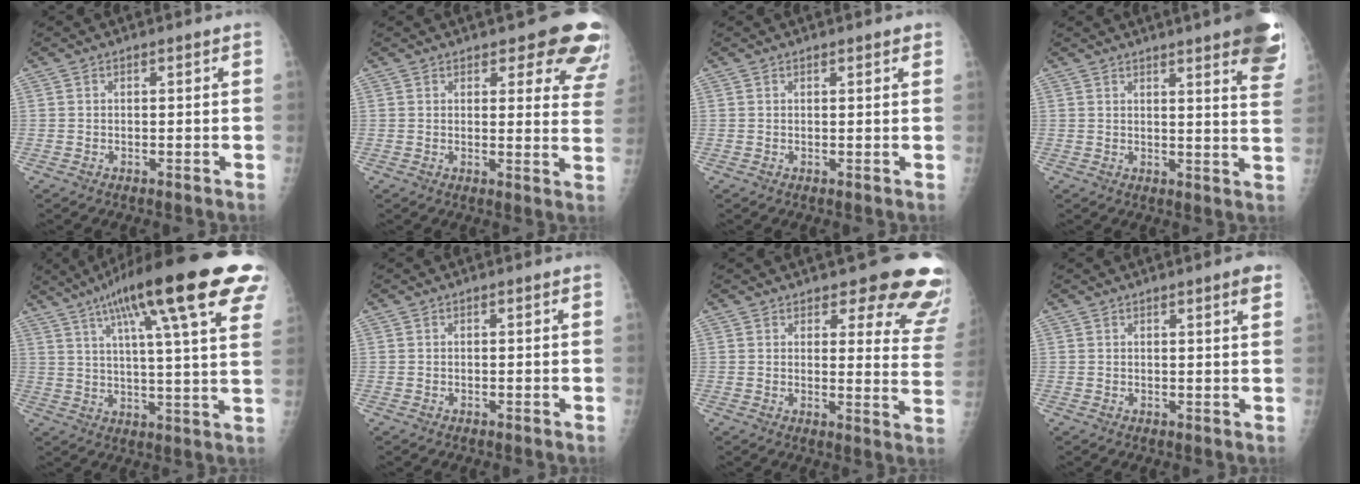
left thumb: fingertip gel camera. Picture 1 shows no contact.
{"total": 11.7, "force": [9.1, 4.1, 6.1], "torque": [-0.015, -0.046, 0.081]}
{"total": 1.4, "force": [1.1, 0.3, 0.8], "torque": [-0.008, -0.002, 0.013]}
{"total": 15.1, "force": [9.7, 2.2, 11.3], "torque": [-0.118, -0.039, 0.100]}
{"total": 26.0, "force": [14.1, 4.5, 21.4], "torque": [-0.320, -0.003, 0.193]}
{"total": 0.0}
{"total": 15.9, "force": [13.0, 5.1, 7.6], "torque": [-0.034, -0.085, 0.128]}
{"total": 2.6, "force": [1.7, 0.2, 2.0], "torque": [-0.027, -0.009, 0.021]}